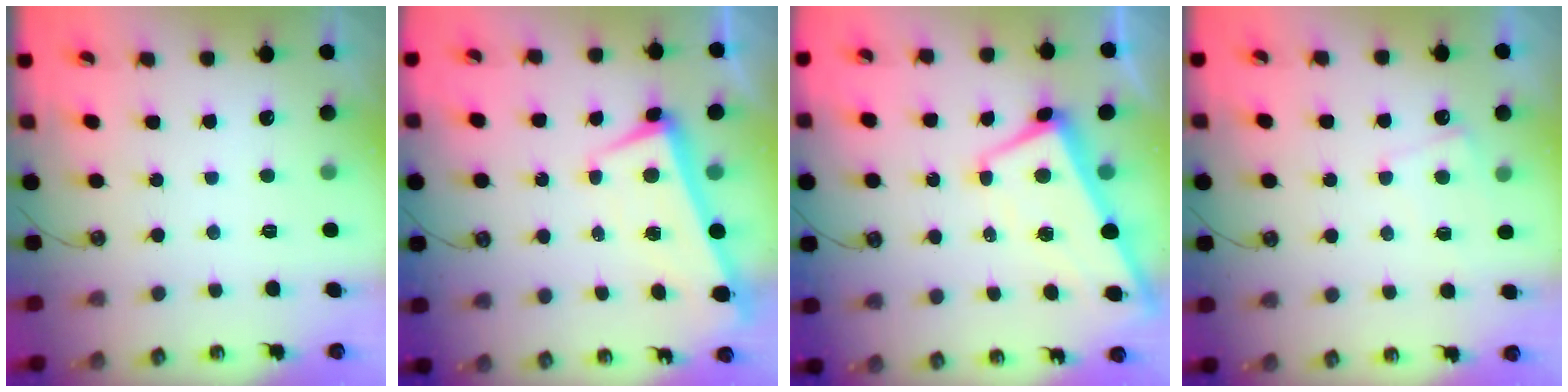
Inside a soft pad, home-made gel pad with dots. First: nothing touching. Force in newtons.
{"total": 2.1, "press": 1.9, "slide": 0.8}
{"total": 0.9, "press": 0.2, "slide": 0.9}
{"total": 4.4, "press": 4.4, "slide": 0.5}